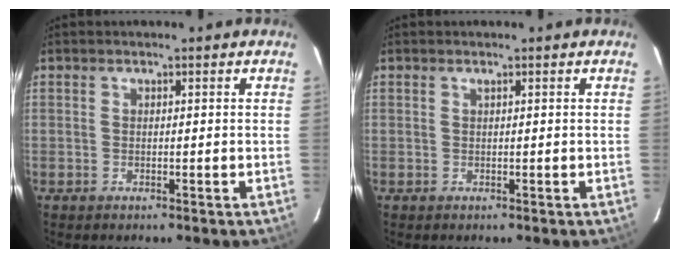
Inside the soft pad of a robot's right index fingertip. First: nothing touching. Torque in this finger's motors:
{"motor_torque": [-0.11, 0.11, -0.04, 0.01]}